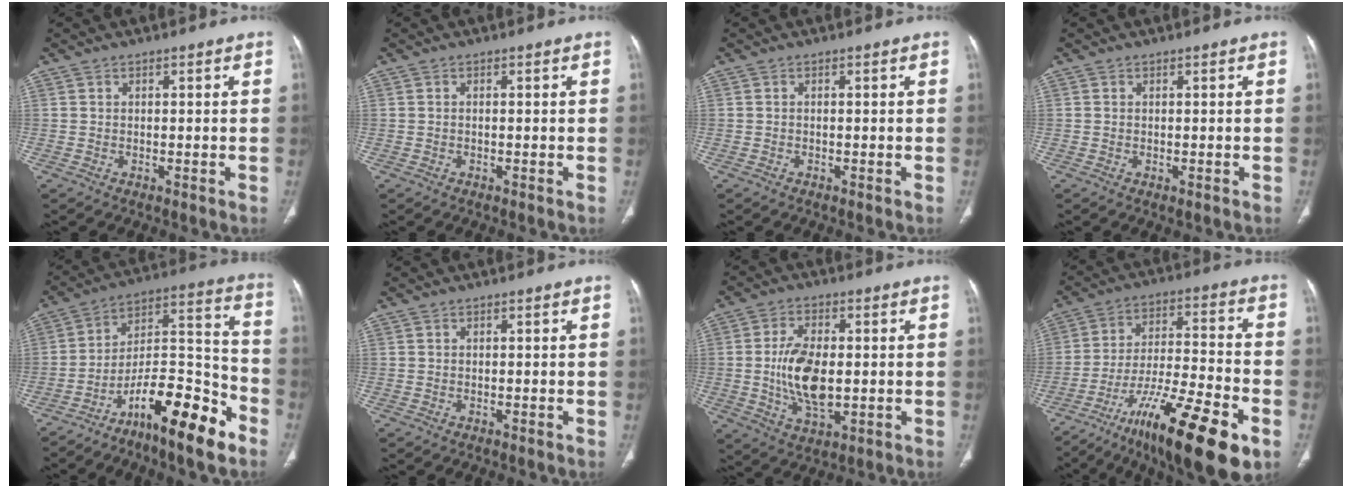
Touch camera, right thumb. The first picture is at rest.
{"total": 0.0}
{"total": 0.0}
{"total": 0.6, "force": [-0.2, 0.3, 0.5], "torque": [-0.011, -0.004, 0.000]}
{"total": 18.1, "force": [-11.2, 4.6, 13.5], "torque": [-0.208, 0.088, -0.189]}
{"total": 0.0}
{"total": 11.4, "force": [-0.5, 6.0, 9.7], "torque": [-0.179, -0.004, -0.004]}
{"total": 22.0, "force": [-12.1, 5.1, 17.7], "torque": [-0.279, 0.046, -0.197]}